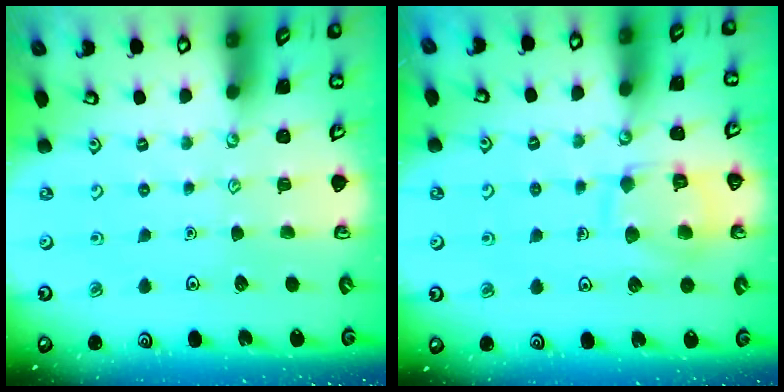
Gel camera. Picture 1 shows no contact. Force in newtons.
{"total": 10.6, "press": 10.6, "slide": 0.2}